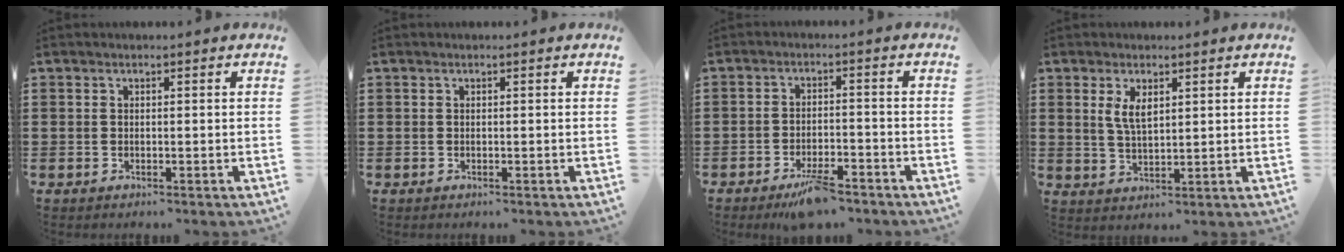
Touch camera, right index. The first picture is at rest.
{"total": 0.0}
{"total": 5.2, "force": [-4.3, 1.0, 2.8], "torque": [-0.050, 0.002, -0.079]}
{"total": 3.5, "force": [1.5, 1.4, 2.8], "torque": [-0.060, 0.004, 0.027]}